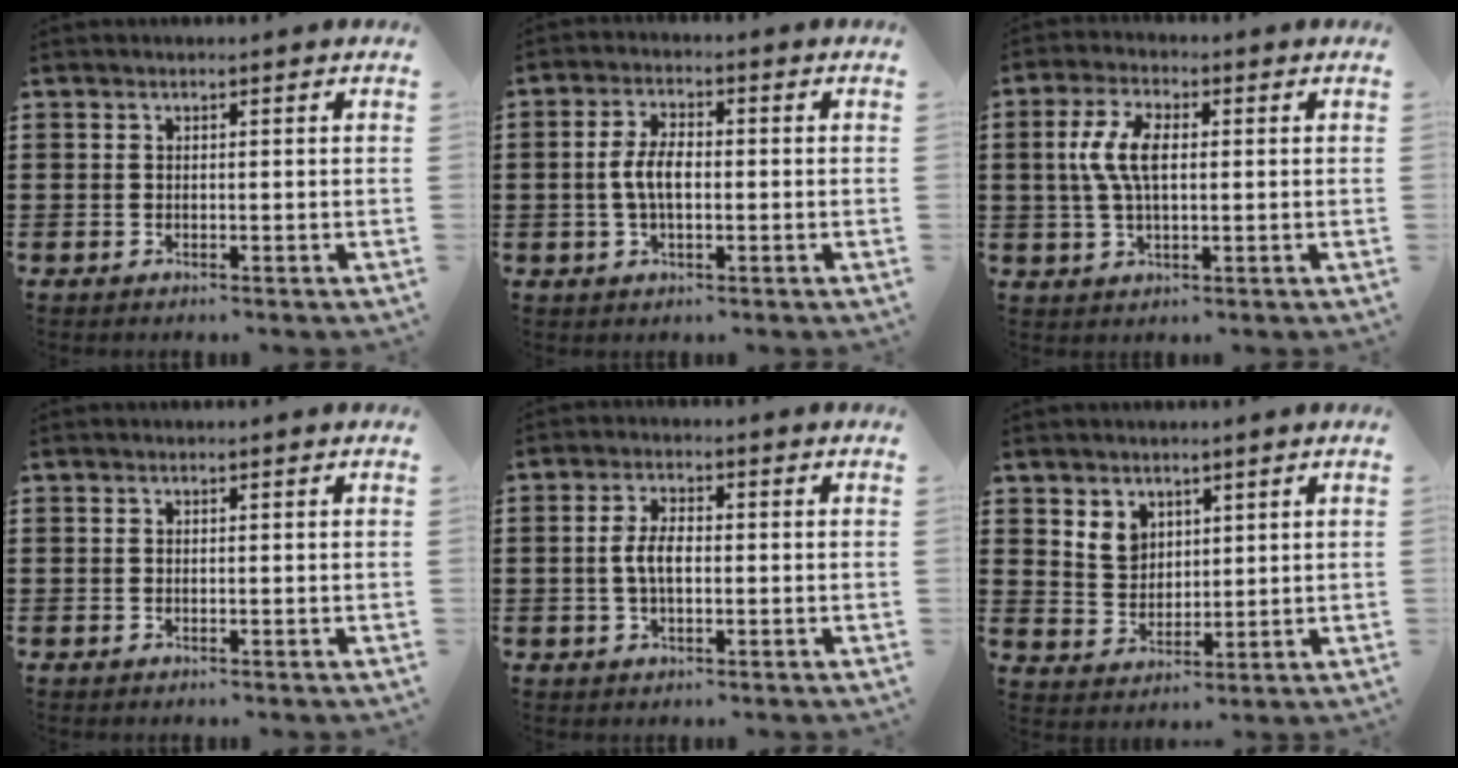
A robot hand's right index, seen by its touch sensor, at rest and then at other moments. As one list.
[{"total": 5.3, "force": [-0.4, 2.5, 4.6], "torque": [-0.106, 0.000, -0.014]}, {"total": 7.0, "force": [0.7, 3.2, 6.2], "torque": [-0.143, 0.007, 0.003]}, {"total": 0.0}, {"total": 4.2, "force": [-0.3, 2.0, 3.7], "torque": [-0.084, 0.001, -0.011]}, {"total": 4.5, "force": [2.8, 3.3, 1.0], "torque": [-0.035, 0.012, 0.054]}]